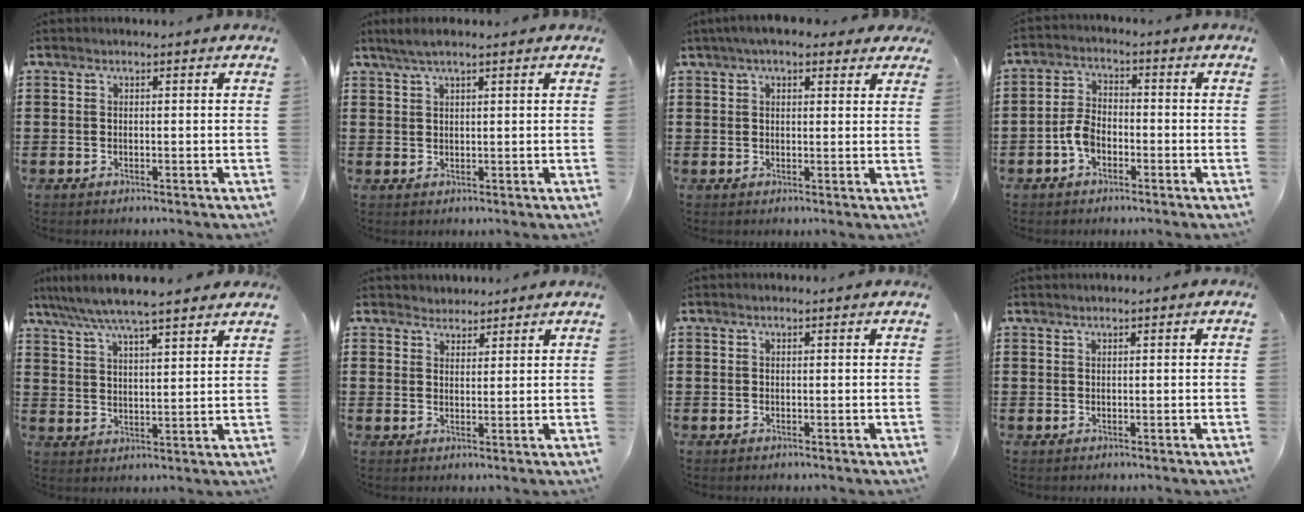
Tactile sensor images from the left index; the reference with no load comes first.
{"total": 2.5, "force": [1.8, 0.2, 1.7], "torque": [-0.035, 0.003, 0.032]}
{"total": 4.4, "force": [3.4, 1.4, 2.5], "torque": [-0.059, 0.006, 0.061]}
{"total": 4.5, "force": [-2.0, 2.7, 3.0], "torque": [-0.081, 0.001, -0.045]}
{"total": 6.1, "force": [5.3, 0.2, 2.9], "torque": [-0.076, -0.019, 0.091]}
{"total": 2.2, "force": [2.0, 0.9, -0.4], "torque": [-0.001, 0.004, 0.039]}
{"total": 0.0}
{"total": 0.0}